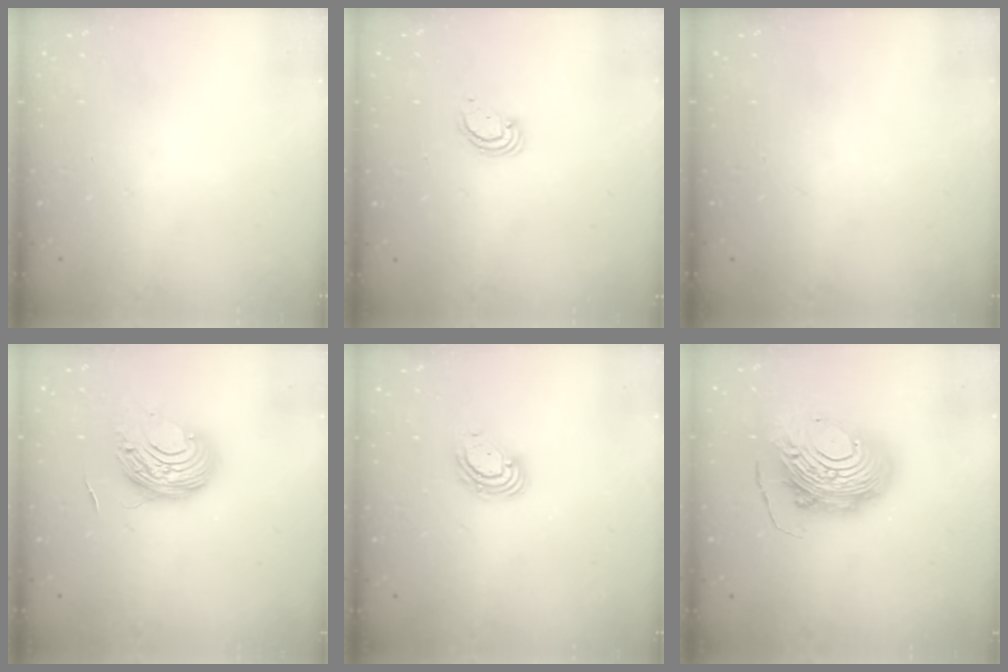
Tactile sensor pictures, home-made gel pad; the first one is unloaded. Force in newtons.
{"total": 2.3, "press": 2.3, "slide": 0.1}
{"total": 0.0}
{"total": 10.5, "press": 10.5, "slide": 0.9}
{"total": 6.4, "press": 6.3, "slide": 1.2}
{"total": 17.9, "press": 17.9, "slide": 1.5}